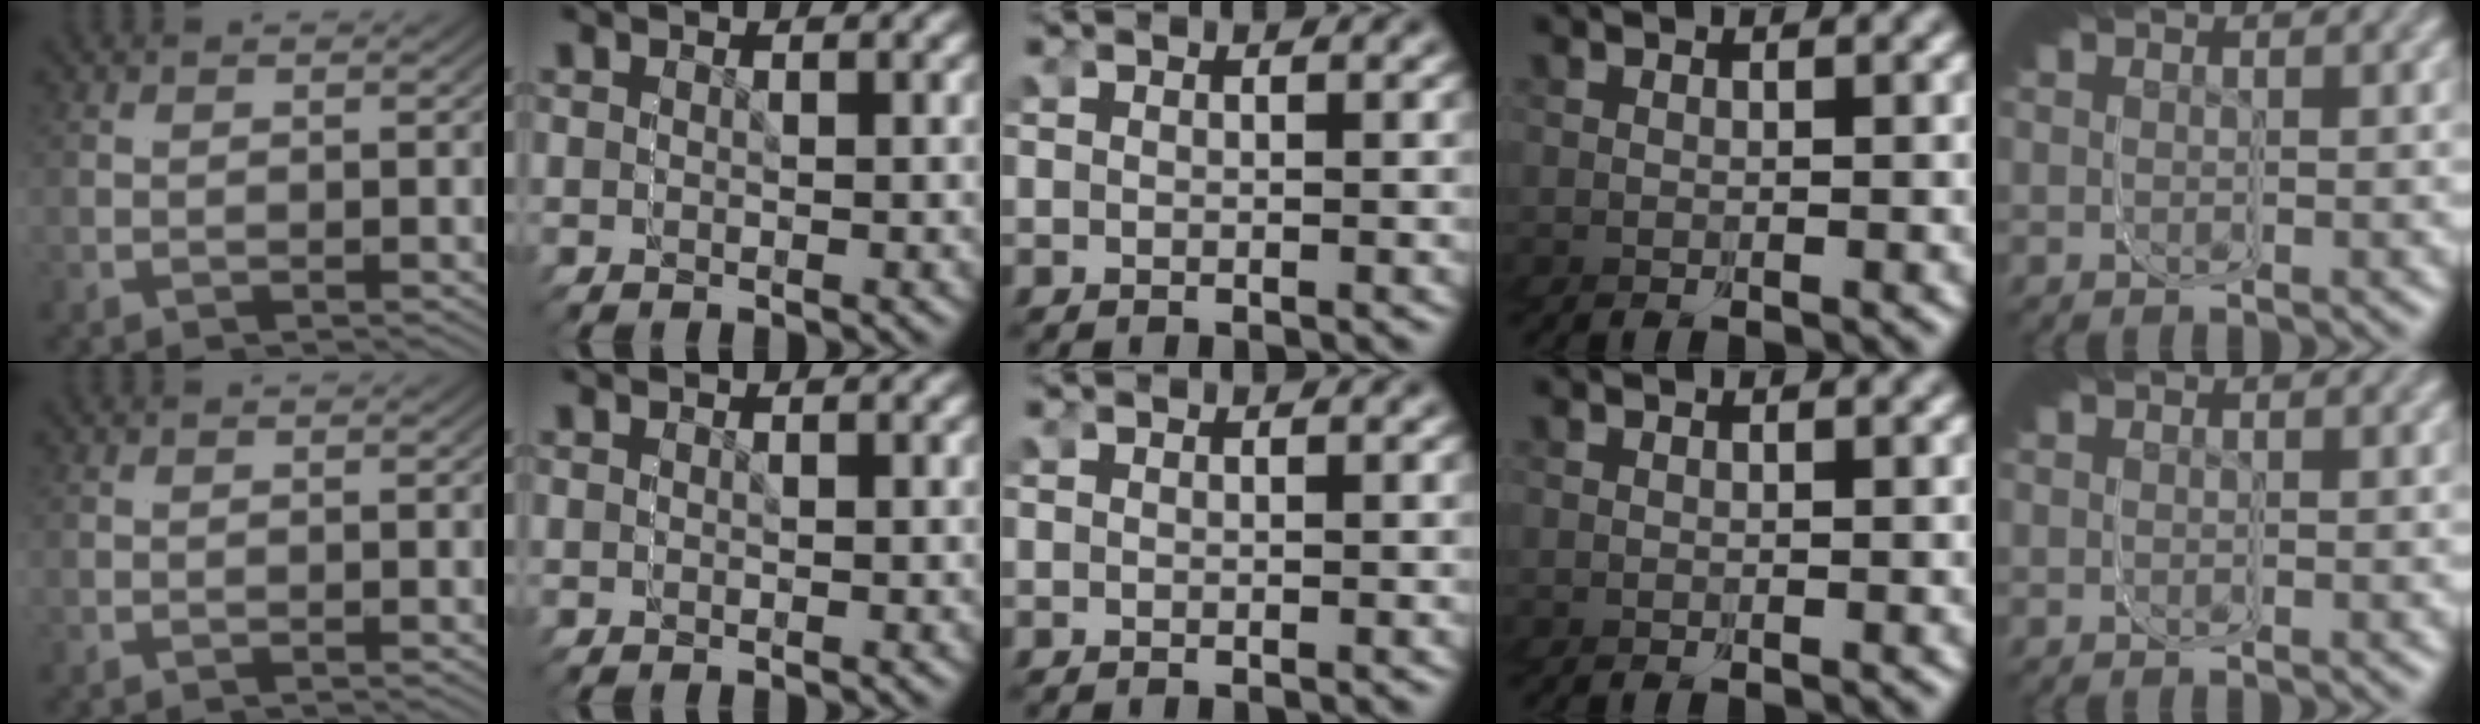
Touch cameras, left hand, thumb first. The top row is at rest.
{}